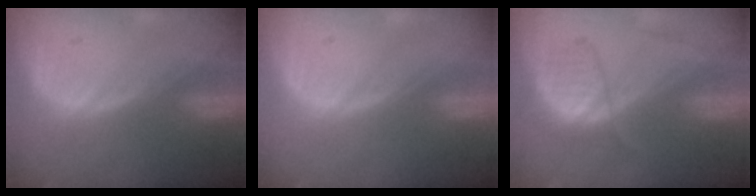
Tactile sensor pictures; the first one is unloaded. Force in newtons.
{"total": 0.0}
{"total": 4.4, "press": 4.4, "slide": 0.6}